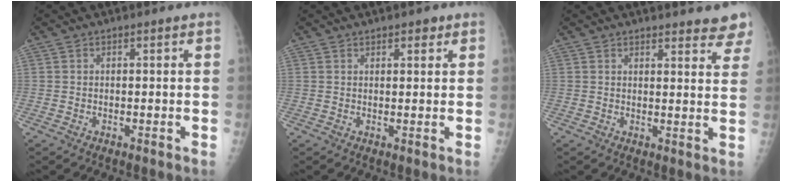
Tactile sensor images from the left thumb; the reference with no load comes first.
{"total": 1.9, "force": [1.3, 0.9, 1.0], "torque": [-0.001, -0.006, 0.015]}
{"total": 9.3, "force": [8.7, 1.8, 2.8], "torque": [0.001, -0.041, 0.081]}